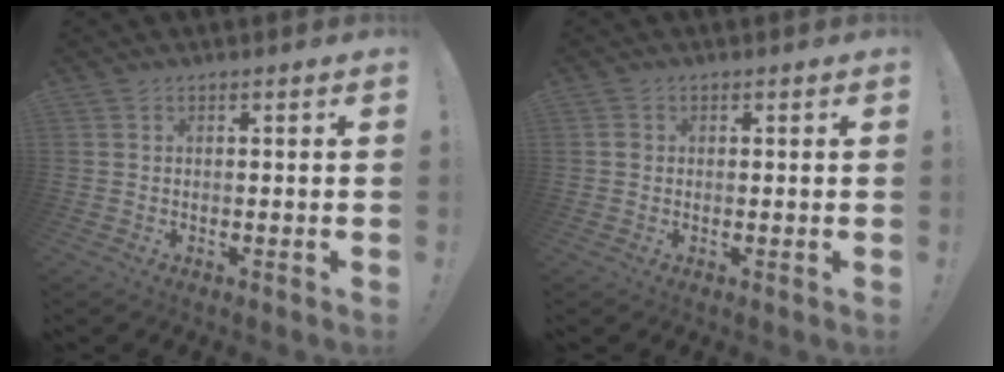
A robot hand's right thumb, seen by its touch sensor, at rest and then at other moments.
{"total": 1.1, "force": [0.1, 1.0, 0.5], "torque": [-0.006, 0.004, 0.001]}